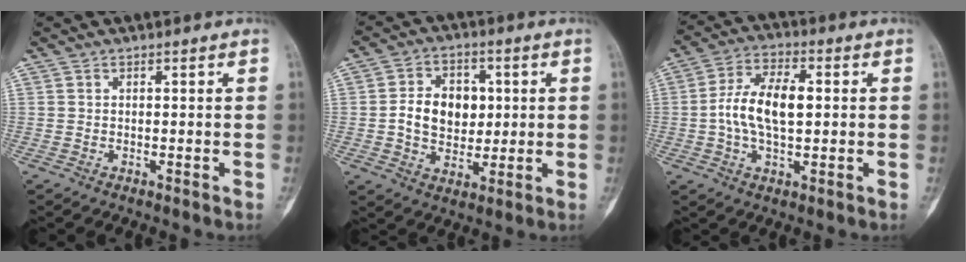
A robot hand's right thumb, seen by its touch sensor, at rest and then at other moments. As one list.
[{"total": 10.5, "force": [0.8, 7.8, 7.0], "torque": [-0.081, 0.005, 0.014]}, {"total": 11.2, "force": [0.4, 5.8, 9.6], "torque": [-0.181, 0.017, 0.003]}]